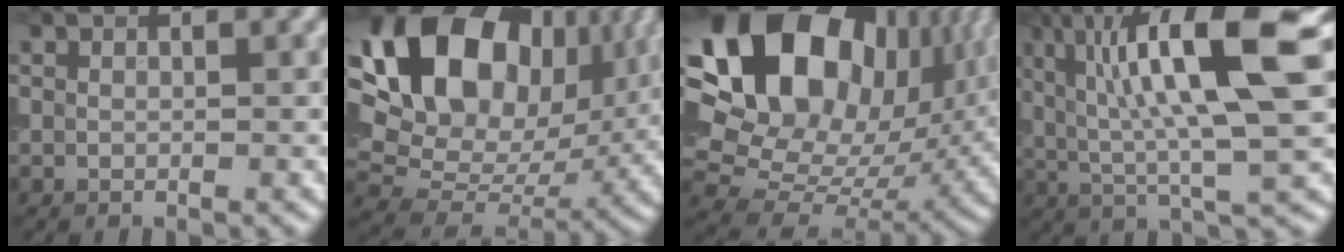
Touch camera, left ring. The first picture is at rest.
{"total": 18.6, "force": [6.8, 12.8, 11.7], "torque": [-0.219, 0.040, 0.124]}
{"total": 22.3, "force": [8.4, 15.3, 13.9], "torque": [-0.299, 0.056, 0.148]}
{"total": 11.5, "force": [2.6, 2.8, 10.9], "torque": [-0.186, 0.008, 0.044]}